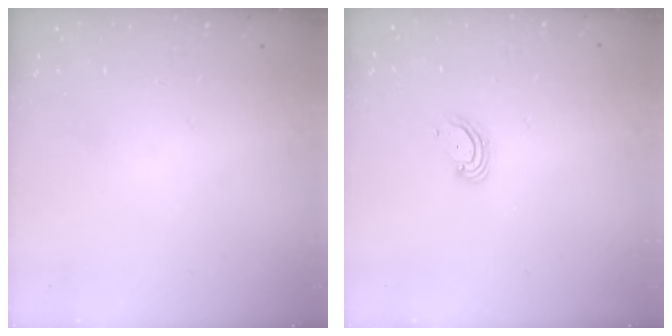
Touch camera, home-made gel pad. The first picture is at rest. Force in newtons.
{"total": 3.3, "press": 3.3, "slide": 0.3}